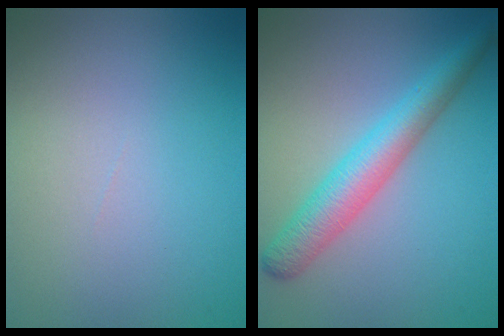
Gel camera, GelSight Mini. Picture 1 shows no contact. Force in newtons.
{"total": 4.5, "press": 4.5, "slide": 0.1}